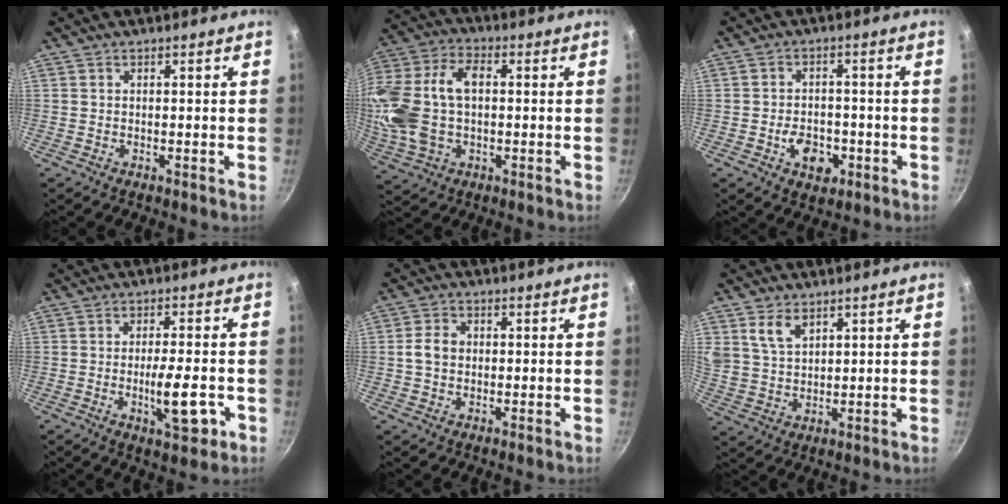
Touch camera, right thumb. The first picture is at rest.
{"total": 18.4, "force": [0.4, 11.7, 14.2], "torque": [-0.292, 0.029, 0.006]}
{"total": 7.3, "force": [-3.0, 4.9, 4.4], "torque": [-0.046, 0.021, -0.046]}
{"total": 8.7, "force": [-2.7, 2.6, 7.9], "torque": [-0.107, 0.010, -0.037]}
{"total": 4.2, "force": [0.0, 3.3, 2.5], "torque": [-0.037, 0.012, -0.005]}
{"total": 6.3, "force": [3.3, 4.1, 3.6], "torque": [-0.054, -0.016, 0.069]}